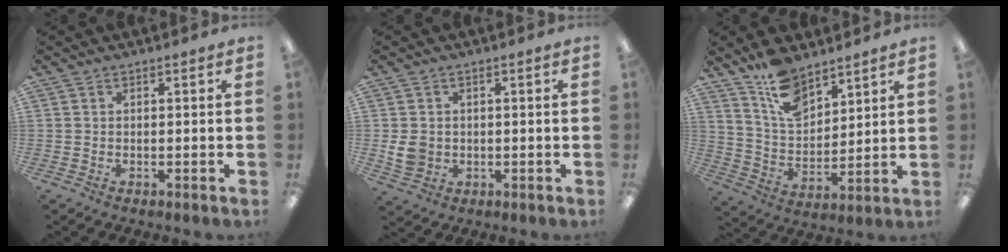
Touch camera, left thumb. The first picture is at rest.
{"total": 5.0, "force": [0.1, 4.3, 2.5], "torque": [-0.035, 0.001, 0.003]}
{"total": 11.9, "force": [8.8, 5.8, 5.6], "torque": [-0.105, -0.047, 0.165]}